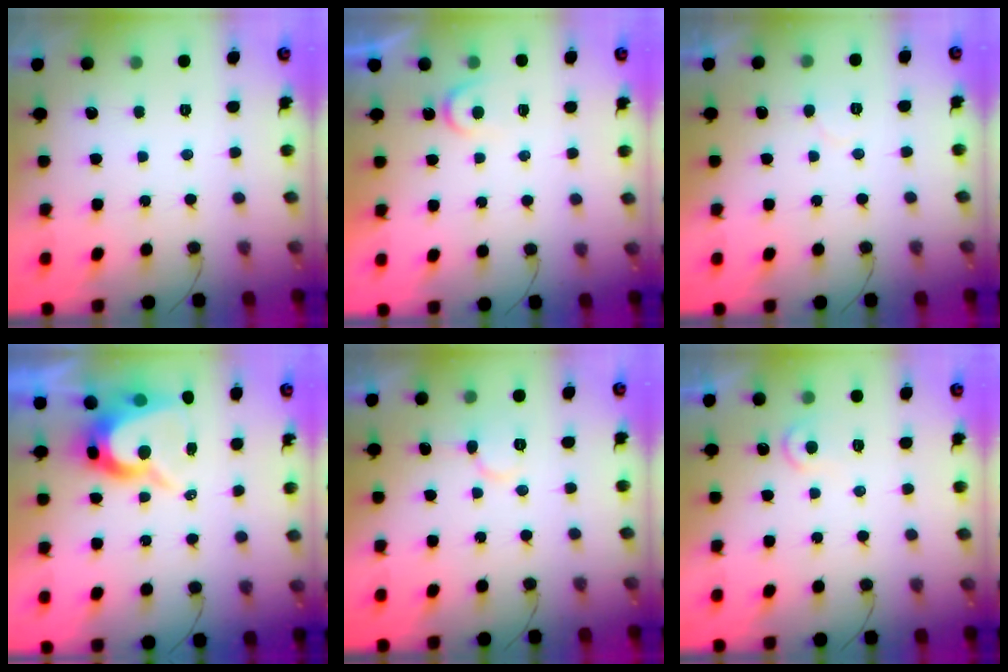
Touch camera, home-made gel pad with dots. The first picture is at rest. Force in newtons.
{"total": 3.5, "press": 3.5, "slide": 0.3}
{"total": 4.0, "press": 4.0, "slide": 0.4}
{"total": 9.6, "press": 9.6, "slide": 0.7}
{"total": 5.8, "press": 5.8, "slide": 0.1}
{"total": 4.7, "press": 4.6, "slide": 0.4}